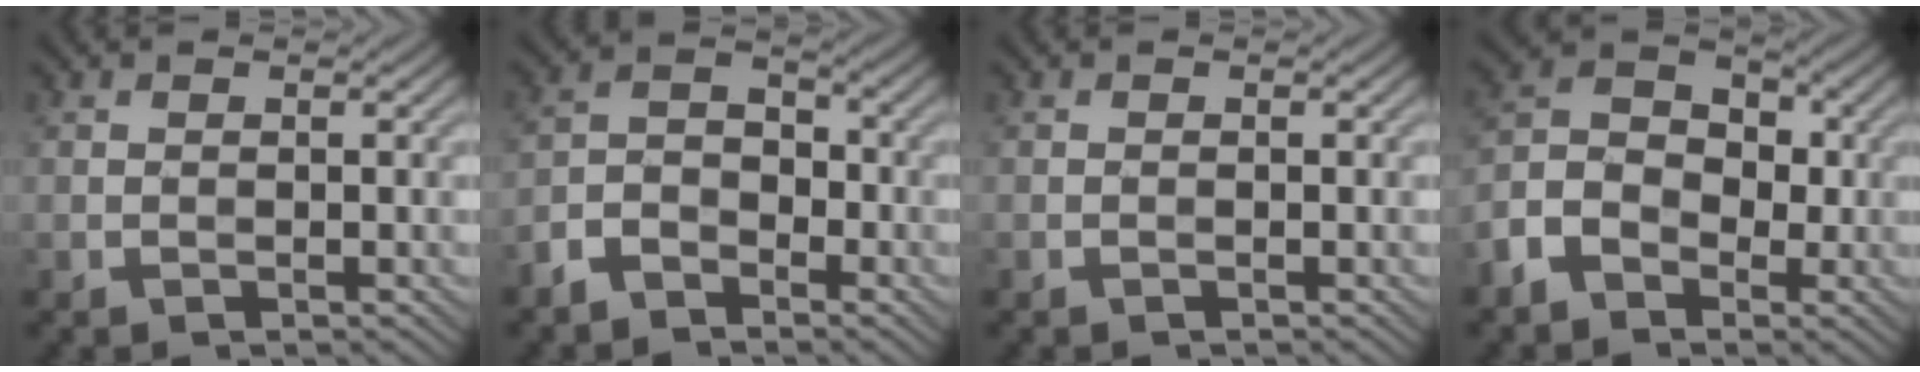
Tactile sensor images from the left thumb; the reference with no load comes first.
{"total": 4.9, "force": [-3.6, 2.6, 2.0], "torque": [-0.039, 0.004, -0.085]}
{"total": 0.0}
{"total": 7.0, "force": [-3.2, 4.9, 3.7], "torque": [-0.079, 0.004, -0.081]}